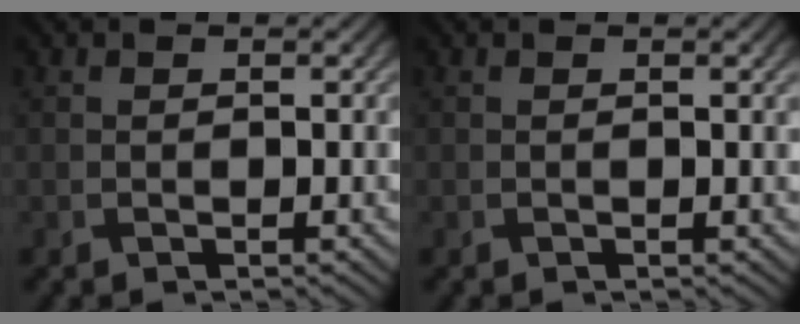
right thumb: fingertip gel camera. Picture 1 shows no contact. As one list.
[{"total": 1.1, "force": [0.1, 0.1, 1.1], "torque": [-0.016, 0.001, 0.001]}]